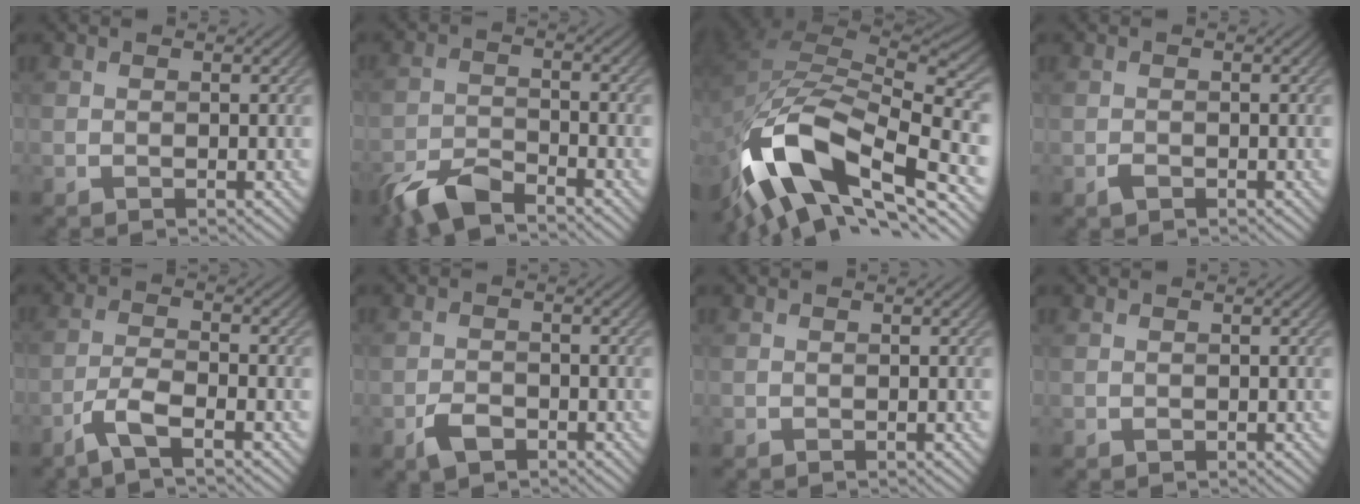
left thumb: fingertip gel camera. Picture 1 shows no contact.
{"total": 6.0, "force": [-5.0, 1.6, 2.9], "torque": [-0.061, -0.004, -0.104]}
{"total": 16.1, "force": [-8.3, 7.3, 11.8], "torque": [-0.259, -0.003, -0.161]}
{"total": 1.1, "force": [-0.7, 0.6, 0.6], "torque": [-0.012, -0.001, -0.014]}
{"total": 4.7, "force": [-3.1, 0.8, 3.4], "torque": [-0.073, 0.000, -0.074]}
{"total": 3.0, "force": [-1.9, 1.6, 1.7], "torque": [-0.036, -0.002, -0.039]}
{"total": 0.0}
{"total": 0.0}